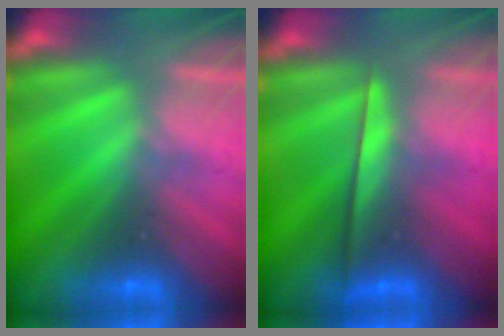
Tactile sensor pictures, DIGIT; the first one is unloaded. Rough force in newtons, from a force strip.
{"total": 2.3}